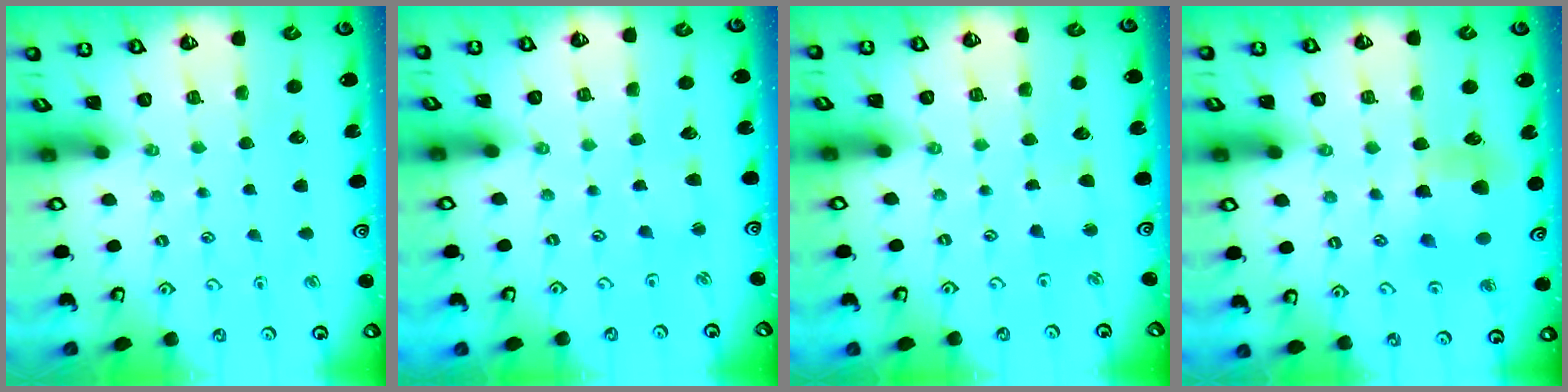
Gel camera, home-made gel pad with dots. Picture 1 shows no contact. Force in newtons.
{"total": 2.9, "press": 2.9, "slide": 0.3}
{"total": 2.4, "press": 2.4, "slide": 0.3}
{"total": 7.3, "press": 7.2, "slide": 0.8}